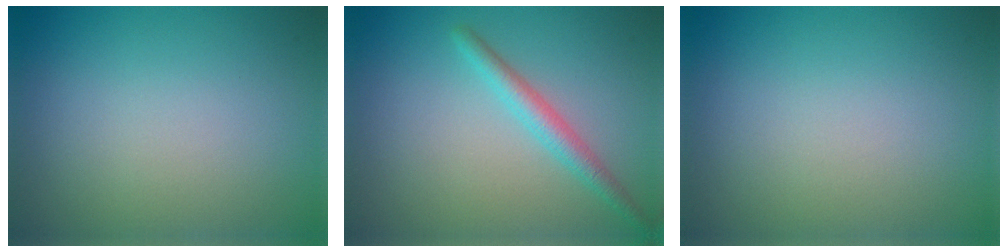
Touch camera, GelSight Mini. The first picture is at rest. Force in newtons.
{"total": 2.2, "press": 2.2, "slide": 0.0}
{"total": 0.0}